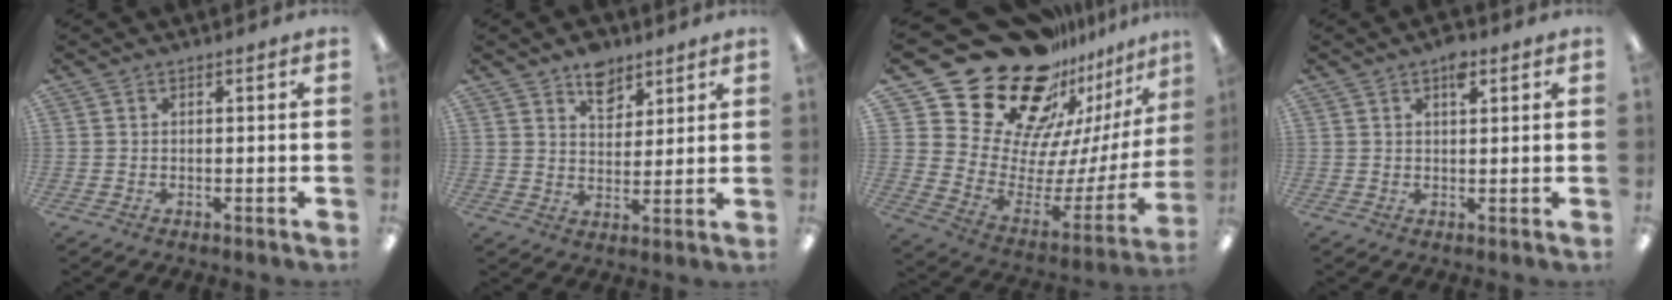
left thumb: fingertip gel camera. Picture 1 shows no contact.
{"total": 7.1, "force": [5.2, 4.1, 2.5], "torque": [-0.027, -0.024, 0.090]}
{"total": 30.4, "force": [21.5, 15.8, 14.5], "torque": [-0.234, -0.188, 0.423]}
{"total": 3.7, "force": [2.0, 1.7, 2.6], "torque": [-0.032, -0.005, 0.029]}